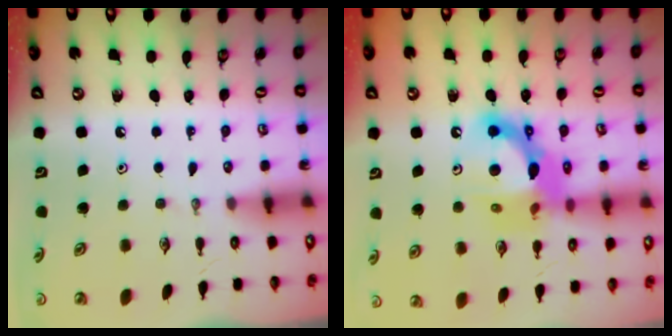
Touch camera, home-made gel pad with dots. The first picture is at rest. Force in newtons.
{"total": 15.0, "press": 14.9, "slide": 1.9}